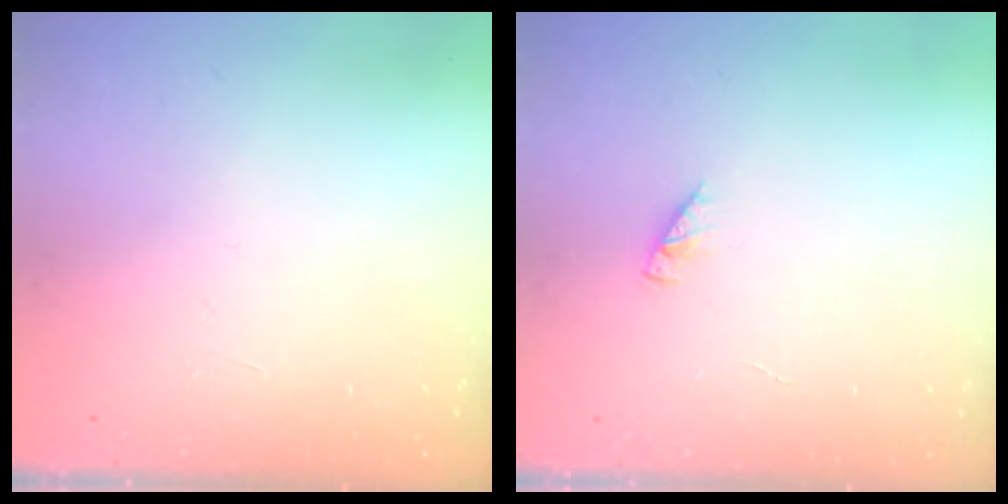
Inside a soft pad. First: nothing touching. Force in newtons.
{"total": 2.4, "press": 2.4, "slide": 0.3}